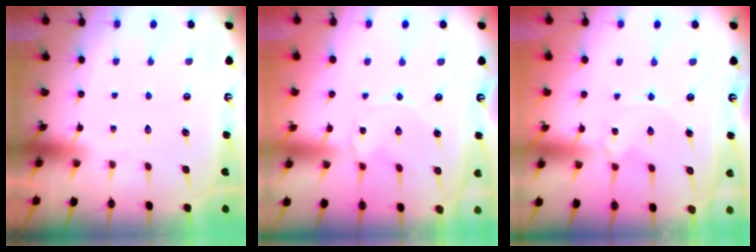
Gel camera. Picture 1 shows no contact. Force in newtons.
{"total": 3.8, "press": 3.8, "slide": 0.4}
{"total": 0.7, "press": 0.7, "slide": 0.1}